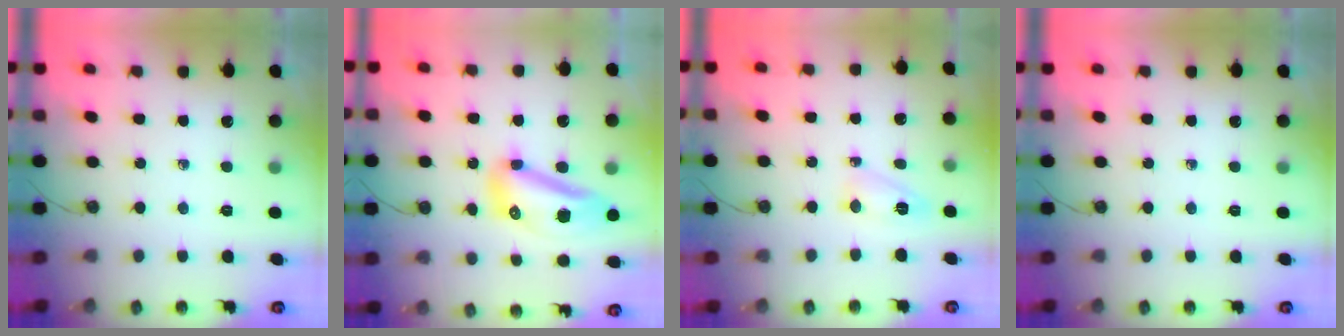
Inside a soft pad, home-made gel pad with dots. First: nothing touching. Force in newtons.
{"total": 15.7, "press": 15.7, "slide": 0.5}
{"total": 4.9, "press": 4.9, "slide": 0.5}
{"total": 0.0}